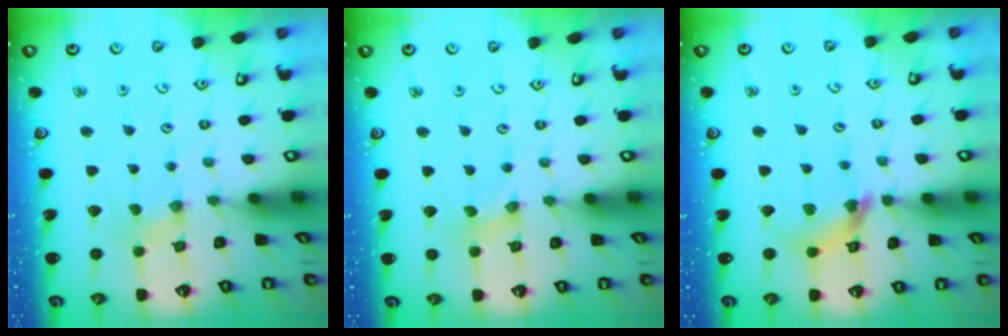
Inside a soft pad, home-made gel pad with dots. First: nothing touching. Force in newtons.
{"total": 0.0}
{"total": 8.7, "press": 8.6, "slide": 1.0}